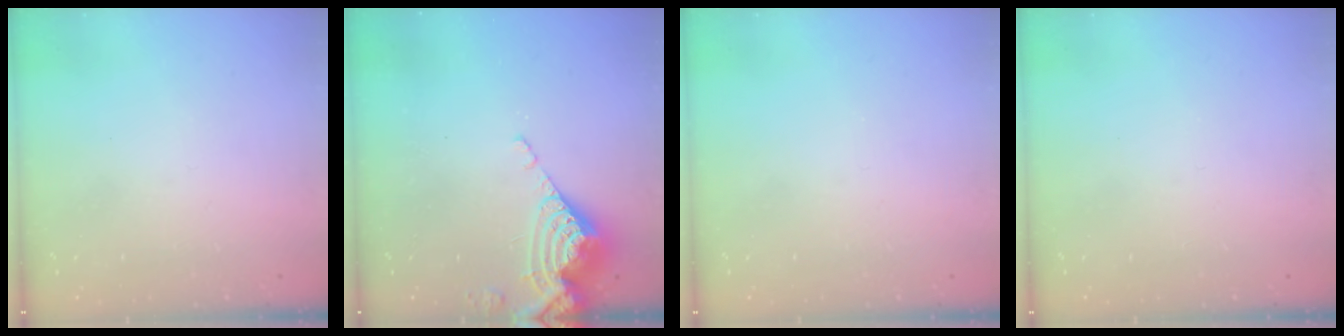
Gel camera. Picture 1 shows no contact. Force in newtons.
{"total": 9.1, "press": 9.0, "slide": 1.0}
{"total": 0.0}
{"total": 0.0}